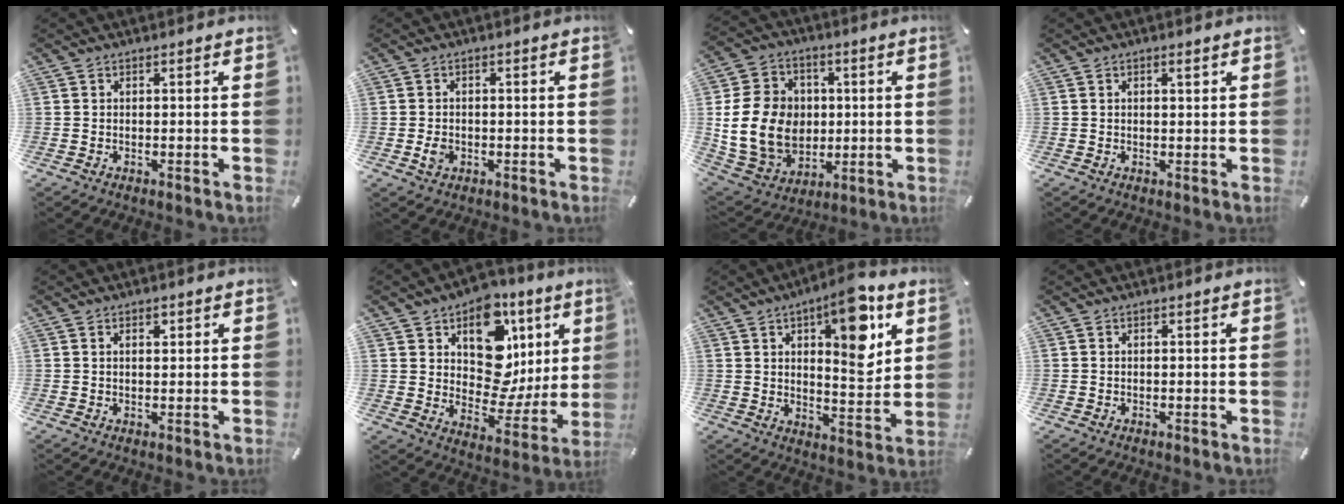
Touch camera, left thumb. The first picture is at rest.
{"total": 2.6, "force": [-0.6, 2.0, 1.6], "torque": [-0.037, 0.001, -0.012]}
{"total": 17.5, "force": [0.1, 14.7, 9.4], "torque": [-0.200, 0.007, 0.006]}
{"total": 1.3, "force": [0.6, 0.5, 1.1], "torque": [-0.022, 0.002, 0.010]}
{"total": 1.7, "force": [0.7, 0.9, 1.2], "torque": [-0.018, -0.001, 0.011]}
{"total": 16.2, "force": [6.6, 11.3, 9.6], "torque": [-0.115, -0.064, 0.115]}
{"total": 14.3, "force": [6.9, 5.9, 11.1], "torque": [-0.139, -0.040, 0.109]}
{"total": 0.0}